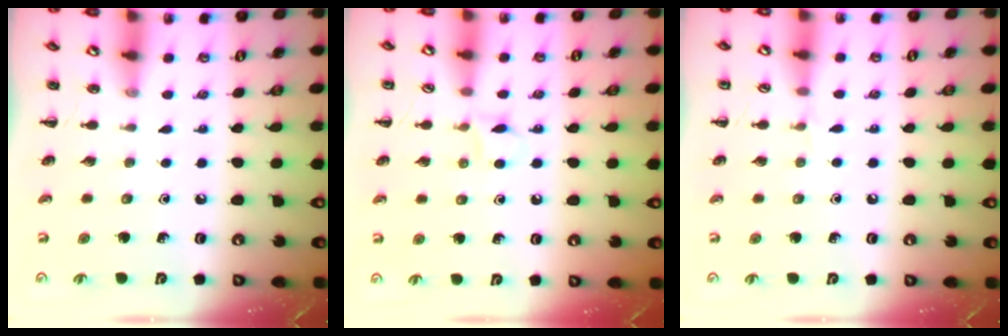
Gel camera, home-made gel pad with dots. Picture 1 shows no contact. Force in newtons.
{"total": 3.9, "press": 3.7, "slide": 1.3}
{"total": 3.6, "press": 3.3, "slide": 1.3}